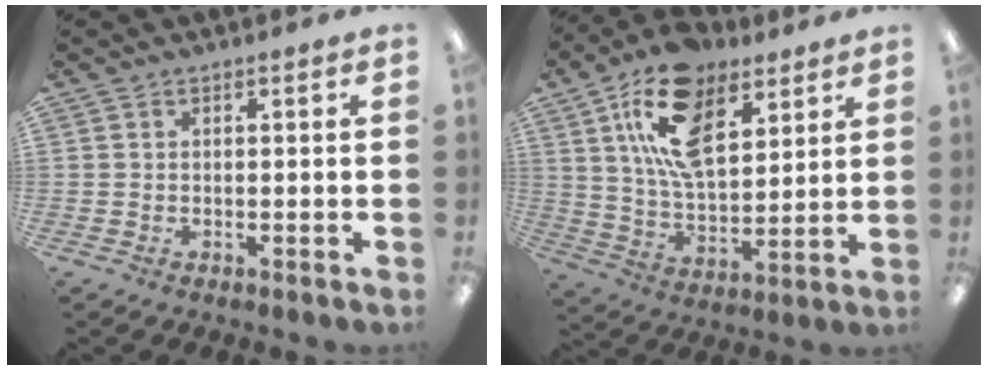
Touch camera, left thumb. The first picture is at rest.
{"total": 18.3, "force": [9.9, 9.9, 11.9], "torque": [-0.211, -0.025, 0.174]}